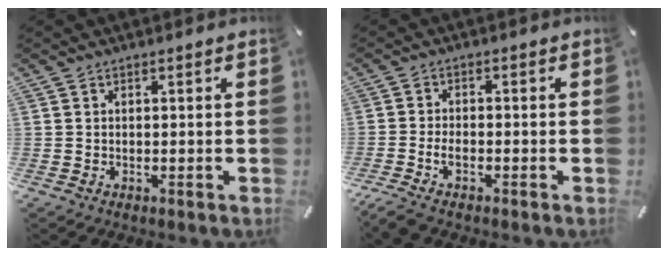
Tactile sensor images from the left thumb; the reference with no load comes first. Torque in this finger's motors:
{"motor_torque": [-0.19, 0.40, 0.13, 0.11, 0.10]}